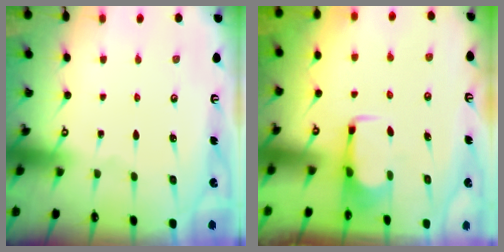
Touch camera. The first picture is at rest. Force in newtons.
{"total": 2.8, "press": 2.8, "slide": 0.5}